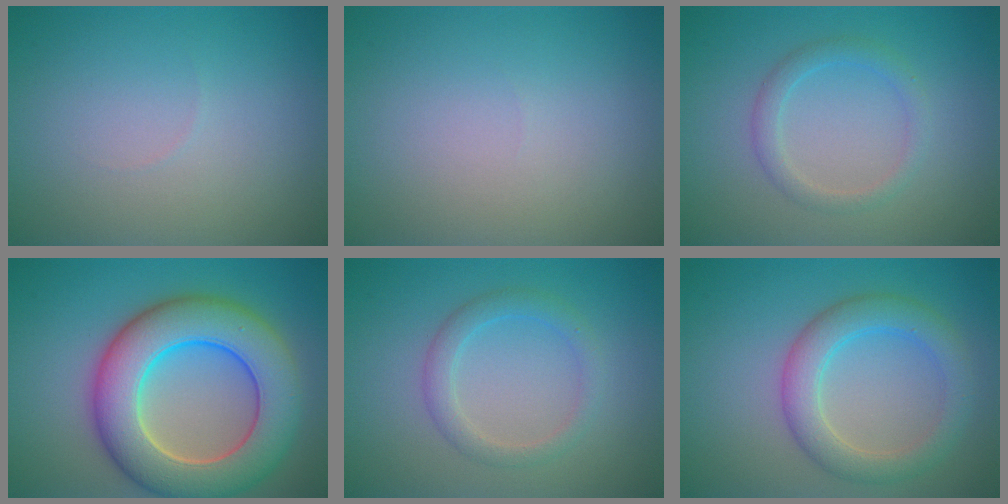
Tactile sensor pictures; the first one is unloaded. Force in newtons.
{"total": 0.0}
{"total": 2.0, "press": 2.0, "slide": 0.1}
{"total": 10.8, "press": 10.7, "slide": 0.8}
{"total": 2.3, "press": 2.3, "slide": 0.1}
{"total": 4.4, "press": 4.4, "slide": 0.0}